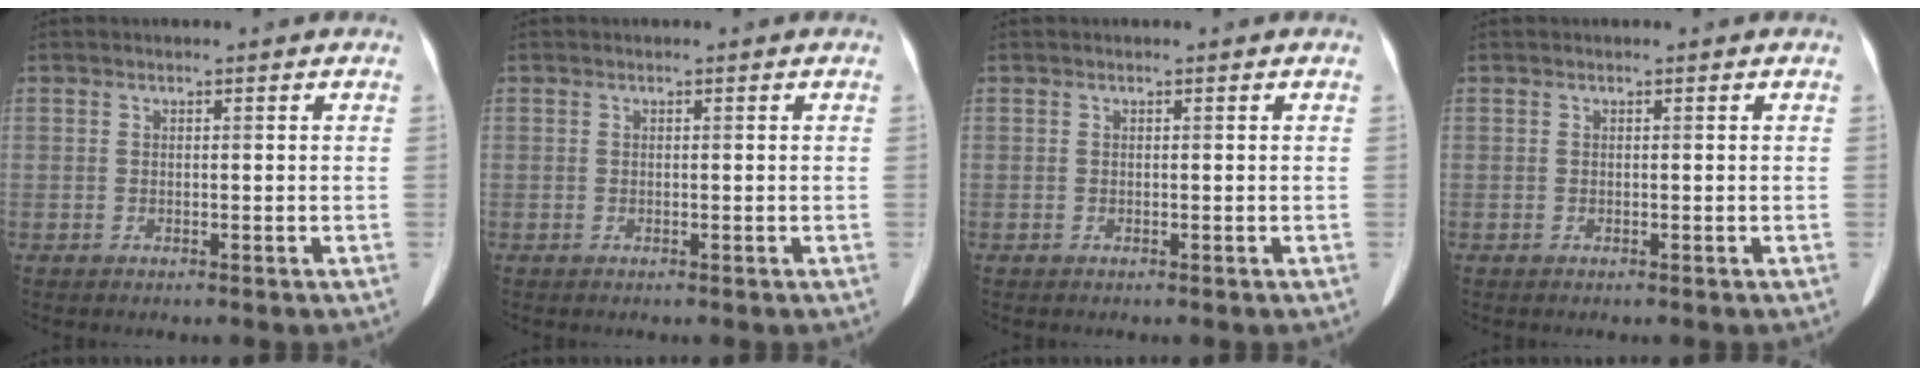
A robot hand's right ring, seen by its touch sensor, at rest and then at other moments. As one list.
[{"total": 0.0}, {"total": 0.0}, {"total": 0.0}]